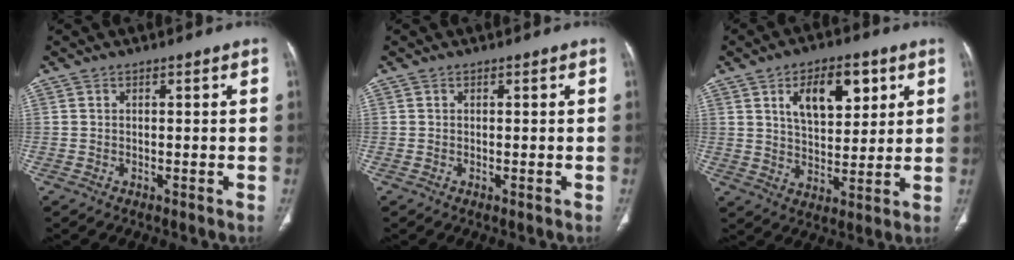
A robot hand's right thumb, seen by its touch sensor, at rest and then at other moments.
{"total": 0.0}
{"total": 12.5, "force": [5.2, 6.6, 9.2], "torque": [-0.111, -0.020, 0.088]}